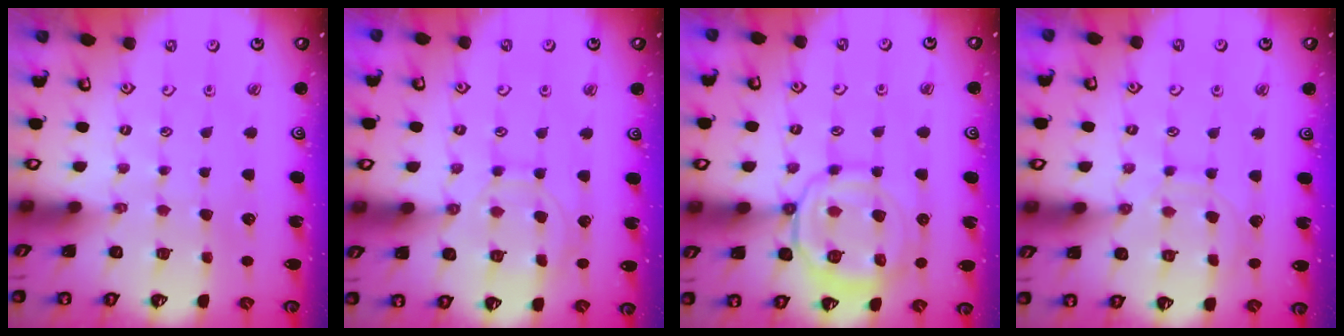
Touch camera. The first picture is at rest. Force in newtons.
{"total": 10.1, "press": 10.0, "slide": 0.9}
{"total": 12.7, "press": 12.6, "slide": 1.5}
{"total": 8.1, "press": 8.1, "slide": 0.6}